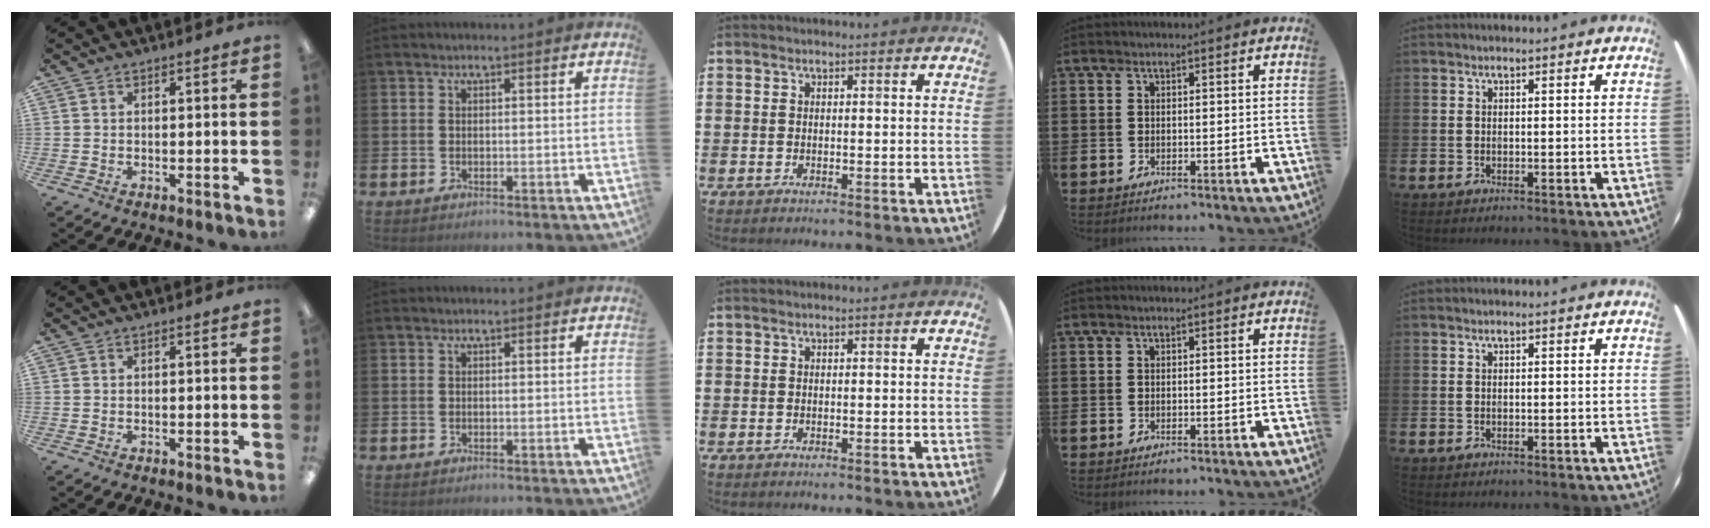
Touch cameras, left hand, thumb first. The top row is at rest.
{}